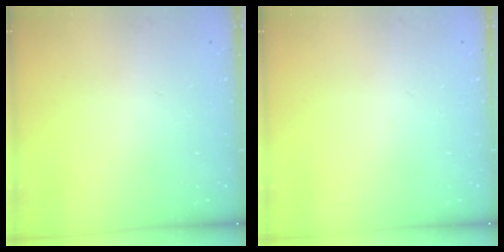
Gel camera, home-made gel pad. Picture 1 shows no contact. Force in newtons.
{"total": 0.0}